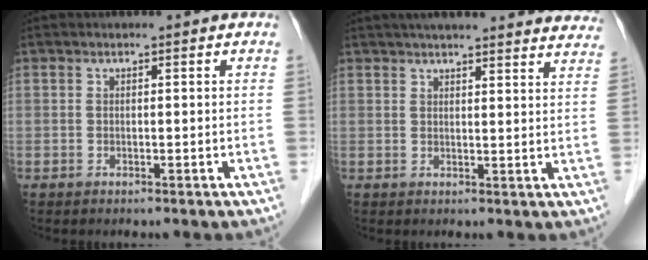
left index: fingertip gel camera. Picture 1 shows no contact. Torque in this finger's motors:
{"motor_torque": [-0.22, -0.75, 0.67, 0.10]}